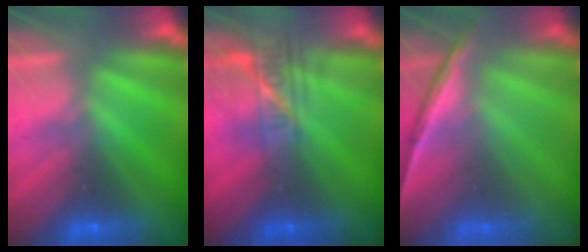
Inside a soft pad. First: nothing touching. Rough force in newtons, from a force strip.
{"total": 2.3}
{"total": 1.6}